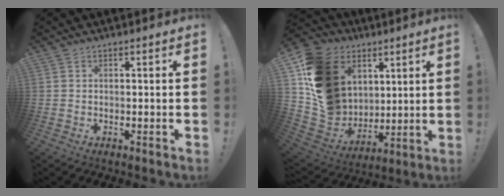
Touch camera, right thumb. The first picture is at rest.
{"total": 19.2, "force": [6.3, 16.0, 8.6], "torque": [-0.145, -0.031, 0.148]}